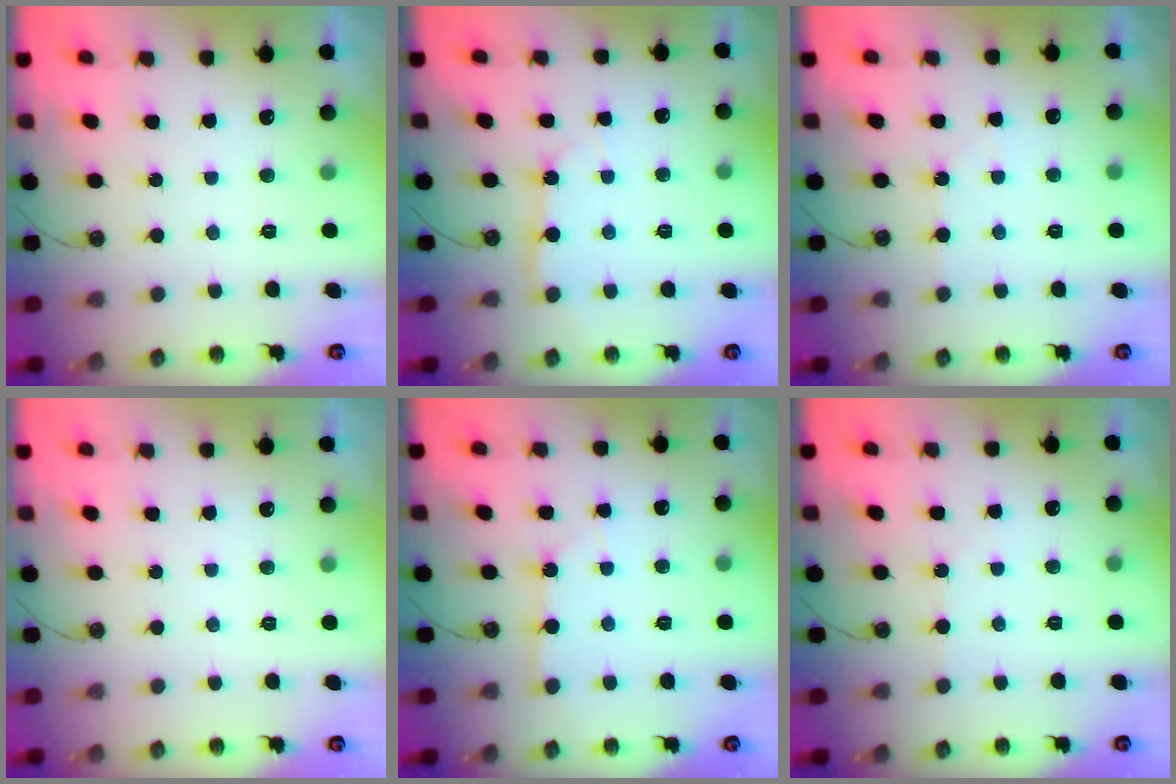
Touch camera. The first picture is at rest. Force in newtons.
{"total": 3.0, "press": 2.9, "slide": 0.3}
{"total": 3.4, "press": 3.4, "slide": 0.6}
{"total": 0.0}
{"total": 2.2, "press": 2.2, "slide": 0.3}
{"total": 1.0, "press": 1.0, "slide": 0.2}